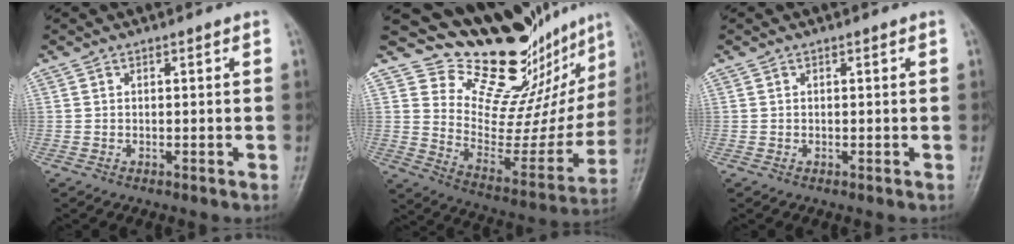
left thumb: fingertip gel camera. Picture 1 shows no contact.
{"total": 22.0, "force": [18.5, 7.5, 9.3], "torque": [-0.081, -0.145, 0.276]}
{"total": 0.0}